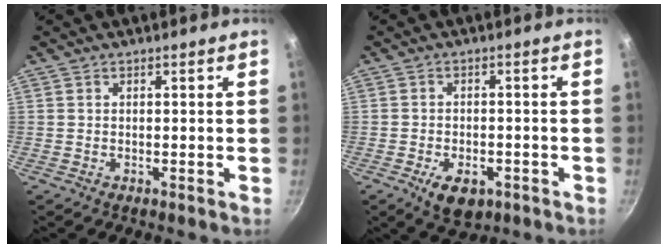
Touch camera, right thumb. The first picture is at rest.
{"total": 6.3, "force": [-3.0, 3.7, 4.1], "torque": [-0.059, 0.010, -0.041]}